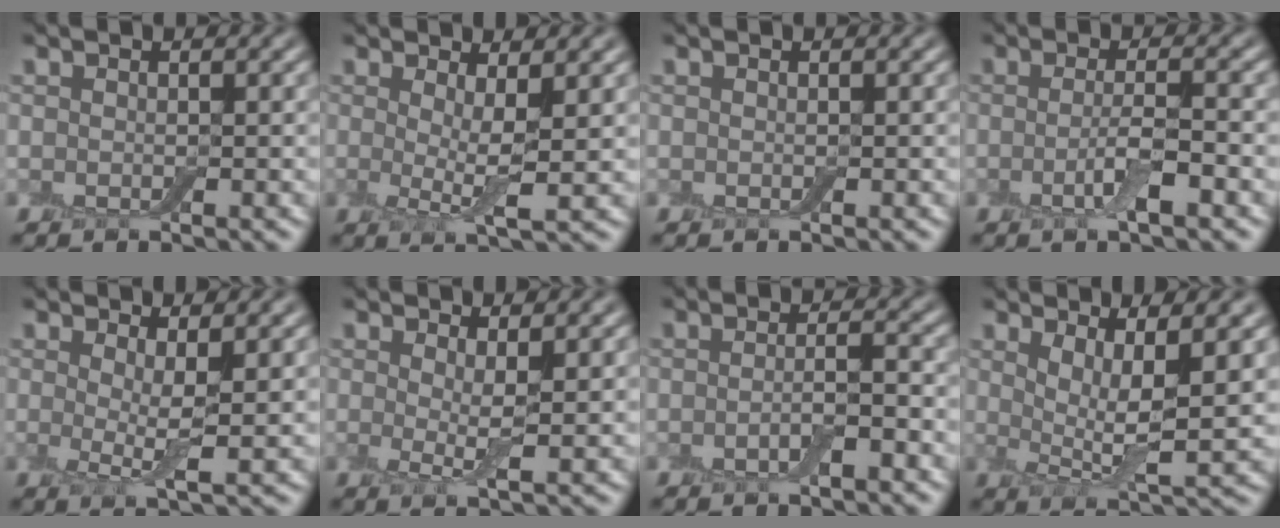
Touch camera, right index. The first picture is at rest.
{"total": 3.3, "force": [0.8, 0.7, 3.2], "torque": [-0.050, -0.012, 0.012]}
{"total": 0.0}
{"total": 3.3, "force": [-0.8, 0.7, 3.1], "torque": [-0.060, -0.004, -0.019]}
{"total": 3.0, "force": [0.8, 0.6, 2.8], "torque": [-0.047, -0.013, 0.012]}
{"total": 2.4, "force": [0.7, 0.4, 2.2], "torque": [-0.042, -0.013, 0.012]}
{"total": 2.2, "force": [-0.8, 0.4, 1.9], "torque": [-0.035, 0.004, -0.019]}
{"total": 5.6, "force": [2.2, 1.5, 5.0], "torque": [-0.085, -0.010, 0.037]}